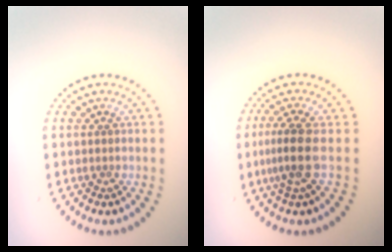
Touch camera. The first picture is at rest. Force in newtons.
{"total": 2.8, "press": 2.1, "slide": 1.9}